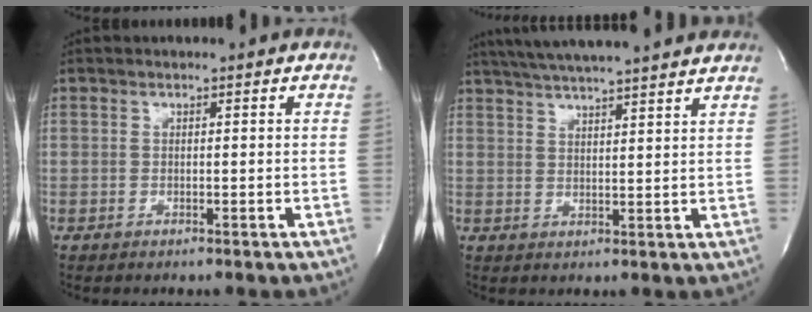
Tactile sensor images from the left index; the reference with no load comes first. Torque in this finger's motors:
{"motor_torque": [0.09, -0.15, 0.67, 0.12]}